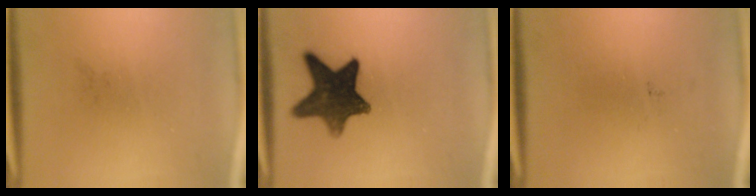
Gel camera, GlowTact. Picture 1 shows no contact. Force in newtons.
{"total": 12.2}
{"total": 0.0}